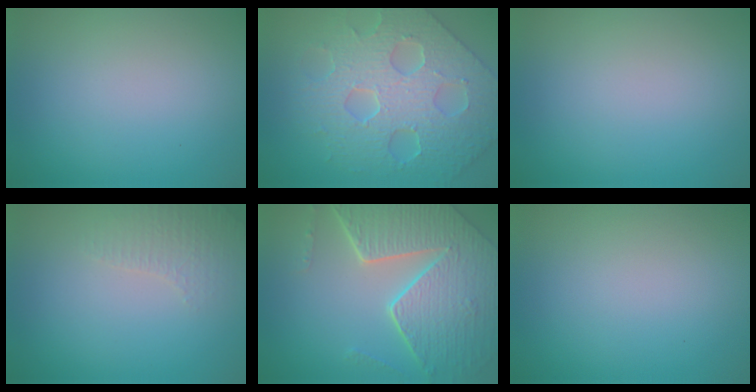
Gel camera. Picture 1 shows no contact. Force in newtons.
{"total": 6.9, "press": 6.1, "slide": 3.3}
{"total": 0.0}
{"total": 2.0, "press": 1.9, "slide": 0.5}
{"total": 8.1, "press": 5.9, "slide": 5.5}
{"total": 0.0}